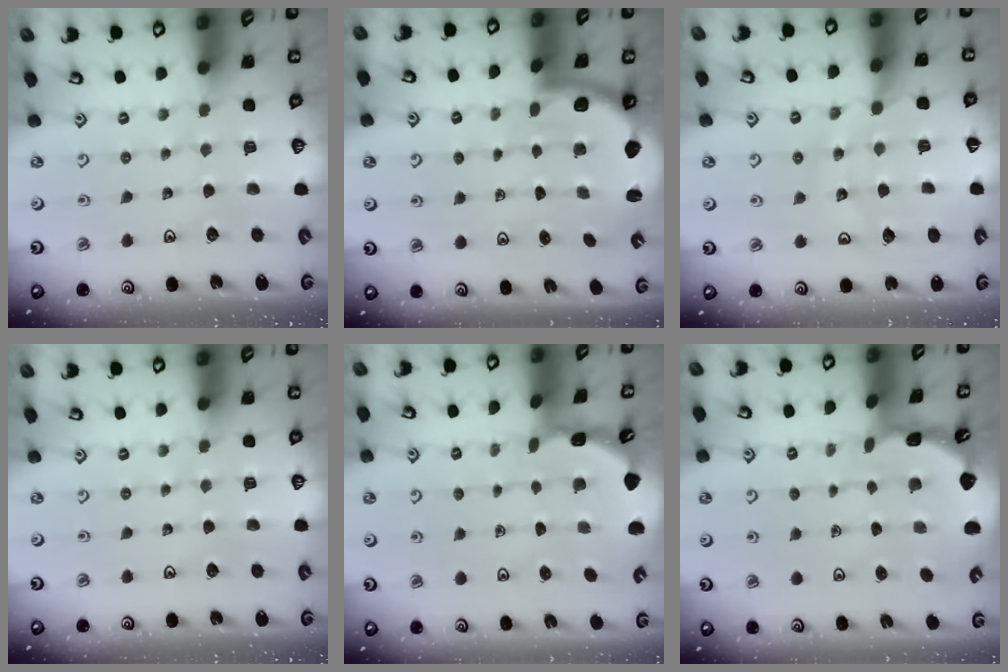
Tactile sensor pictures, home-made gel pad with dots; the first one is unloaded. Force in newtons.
{"total": 2.5, "press": 2.2, "slide": 1.1}
{"total": 10.6, "press": 10.6, "slide": 0.9}
{"total": 0.0}
{"total": 1.6, "press": 1.6, "slide": 0.1}
{"total": 1.6, "press": 1.6, "slide": 0.1}